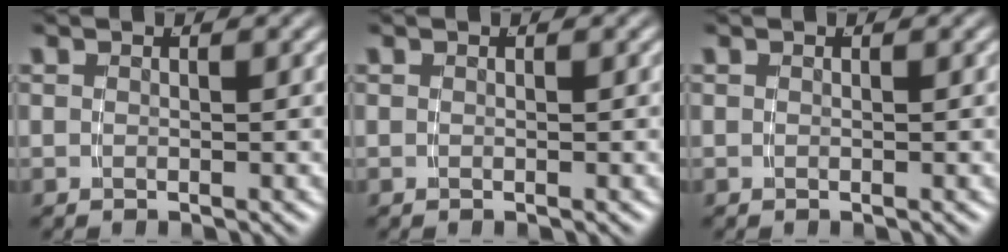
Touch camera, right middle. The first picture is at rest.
{"total": 0.0}
{"total": 0.0}